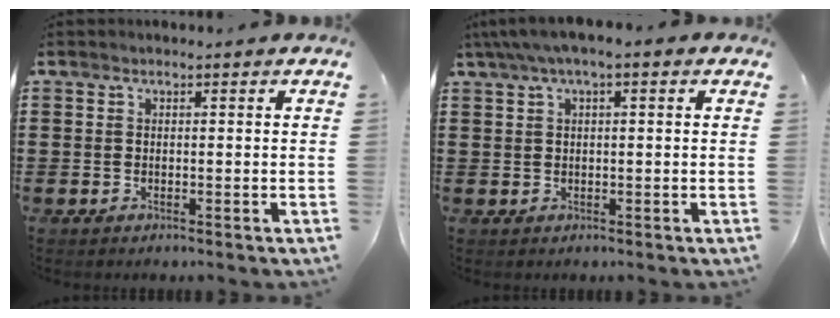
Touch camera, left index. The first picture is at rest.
{"total": 2.5, "force": [0.4, 0.6, 2.4], "torque": [-0.043, 0.004, 0.005]}